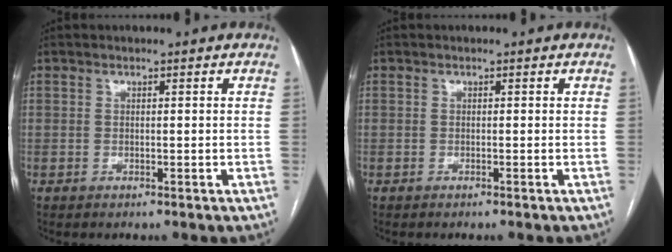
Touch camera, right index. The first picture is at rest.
{"total": 0.0}